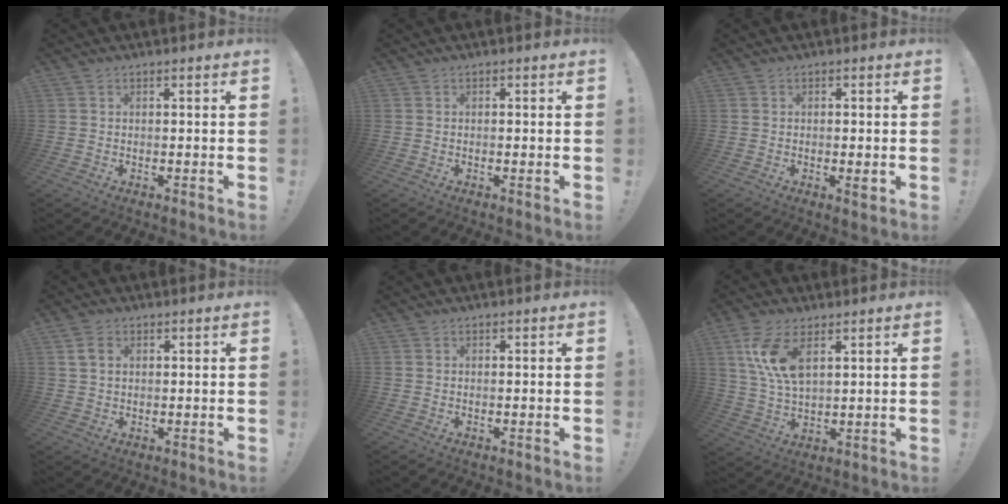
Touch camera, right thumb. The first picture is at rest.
{"total": 0.8, "force": [-0.4, 0.3, 0.6], "torque": [-0.015, 0.003, -0.005]}
{"total": 2.4, "force": [-0.6, 0.5, 2.2], "torque": [-0.029, 0.000, -0.011]}
{"total": 3.5, "force": [1.4, 2.2, 2.3], "torque": [-0.040, 0.001, 0.027]}
{"total": 0.0}
{"total": 10.6, "force": [5.2, 4.6, 8.1], "torque": [-0.166, -0.023, 0.092]}